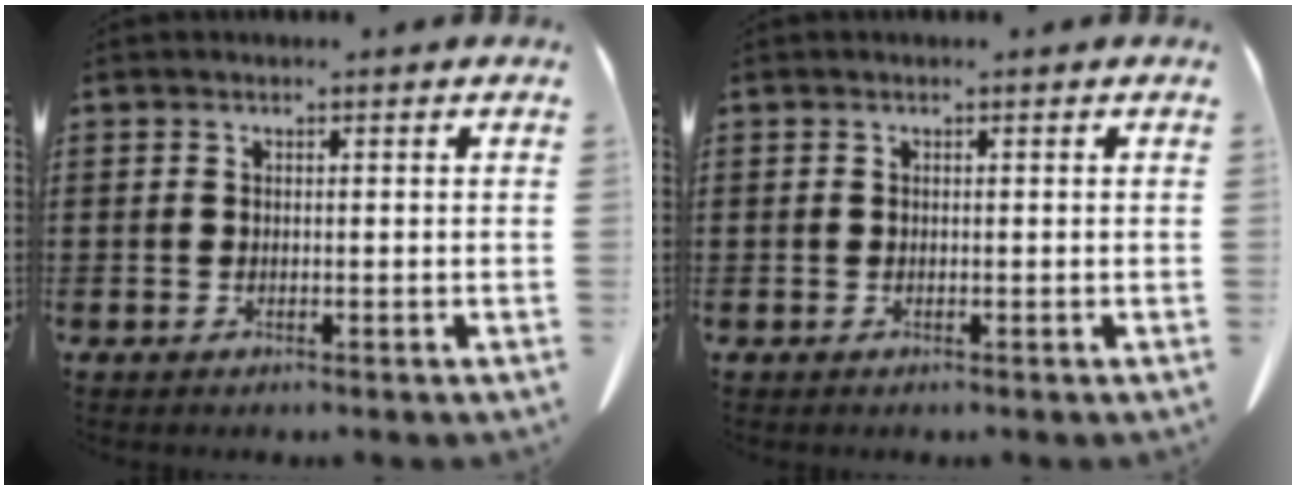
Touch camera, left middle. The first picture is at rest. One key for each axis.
{"total": 0.0}